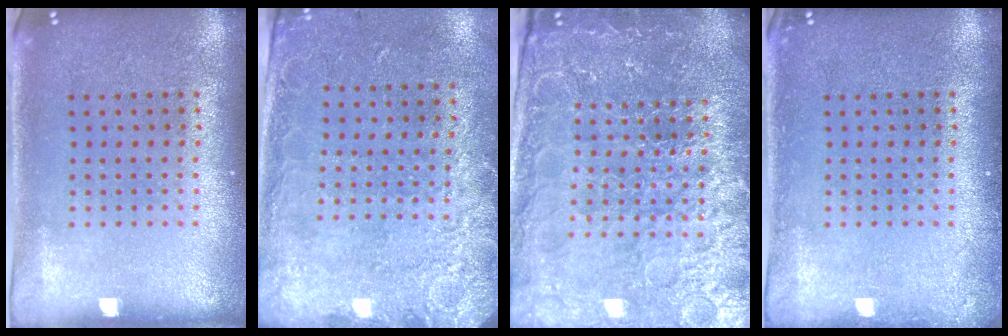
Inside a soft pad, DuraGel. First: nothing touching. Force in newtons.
{"total": 2.6, "press": 1.9, "slide": 1.8}
{"total": 5.1, "press": 4.7, "slide": 1.9}
{"total": 0.8, "press": 0.8, "slide": 0.1}